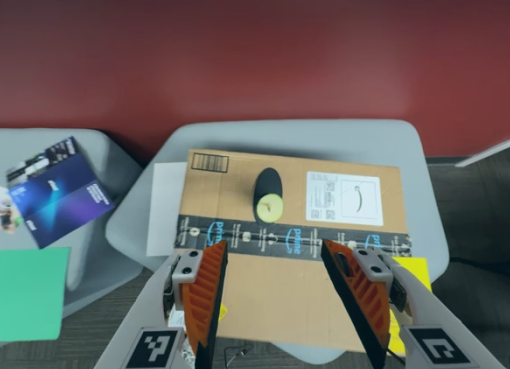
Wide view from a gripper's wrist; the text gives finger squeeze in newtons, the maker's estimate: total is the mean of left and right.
{"total": 0.0}